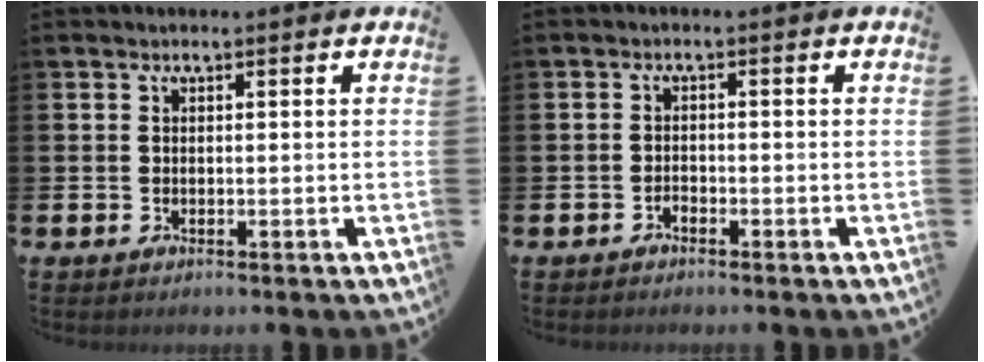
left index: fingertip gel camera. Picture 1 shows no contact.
{"total": 1.0, "force": [-0.9, 0.4, 0.2], "torque": [-0.012, 0.003, -0.018]}